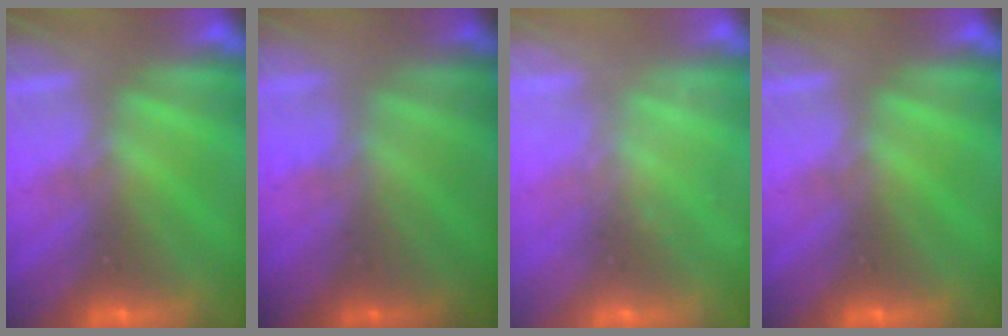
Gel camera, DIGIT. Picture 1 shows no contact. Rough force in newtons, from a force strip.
{"total": 1.8}
{"total": 2.3}
{"total": 0.0}